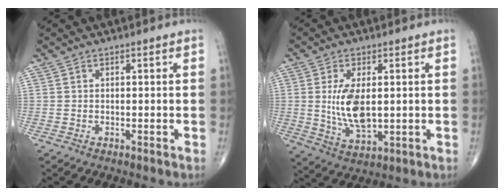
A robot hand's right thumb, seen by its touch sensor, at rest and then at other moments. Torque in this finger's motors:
{"motor_torque": [-0.48, 0.79, 0.83, 0.28, 0.04]}